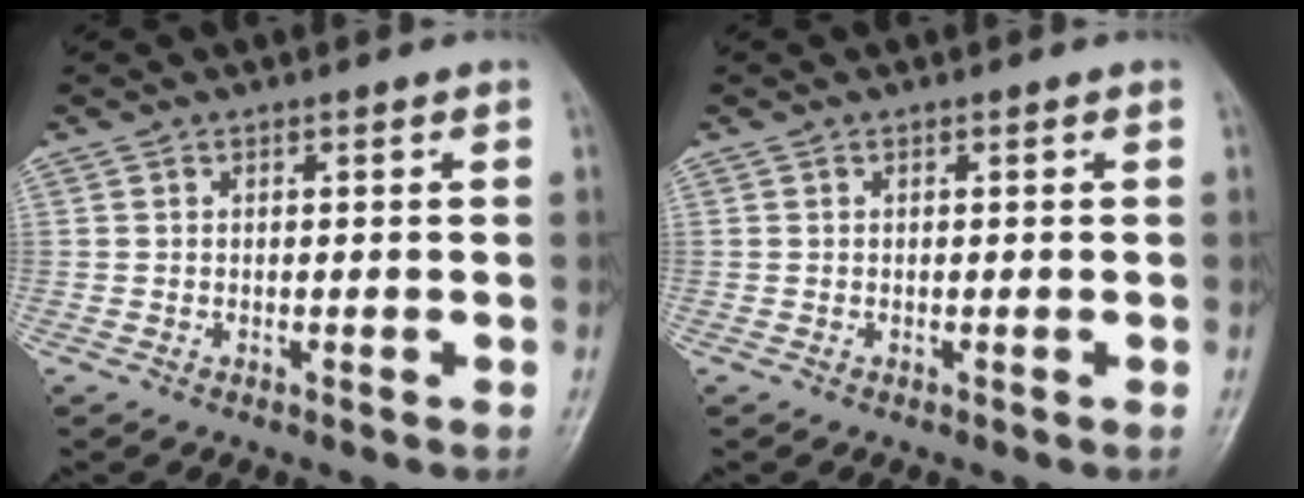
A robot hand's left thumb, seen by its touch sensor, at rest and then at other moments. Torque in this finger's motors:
{"motor_torque": [-0.01, -0.01, 0.10, -0.14, 0.00]}